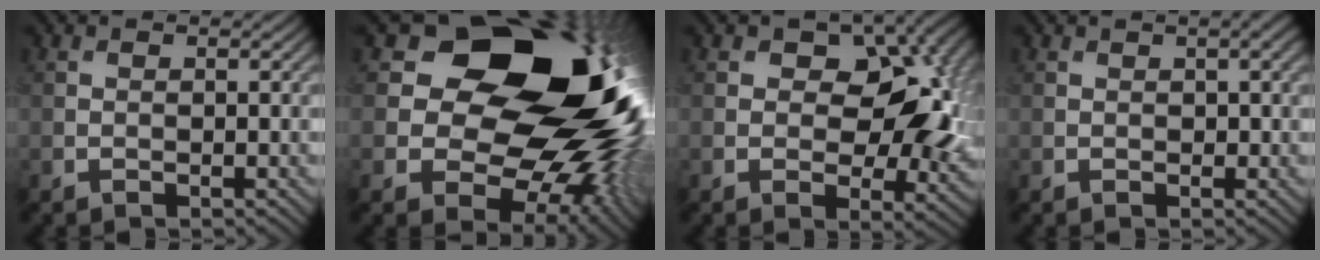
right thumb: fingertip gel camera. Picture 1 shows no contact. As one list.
[{"total": 20.6, "force": [4.4, 14.9, 13.6], "torque": [-0.202, -0.006, 0.100]}, {"total": 10.2, "force": [1.3, 6.4, 7.9], "torque": [-0.105, -0.003, 0.020]}, {"total": 1.7, "force": [0.9, 0.7, 1.3], "torque": [-0.020, 0.002, 0.018]}]